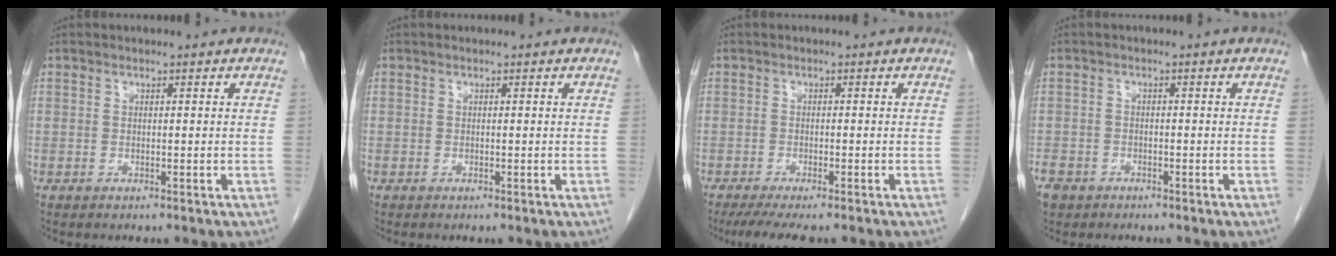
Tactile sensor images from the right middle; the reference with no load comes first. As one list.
[{"total": 0.0}, {"total": 6.2, "force": [-5.0, 0.8, 3.6], "torque": [-0.050, -0.013, -0.079]}, {"total": 4.6, "force": [-3.3, 3.0, 1.1], "torque": [-0.027, 0.001, -0.056]}]